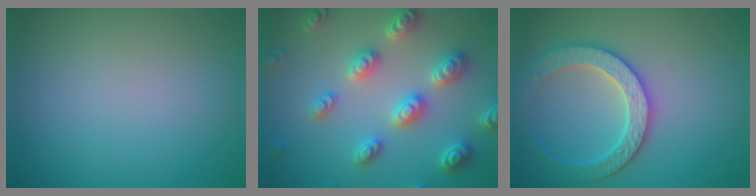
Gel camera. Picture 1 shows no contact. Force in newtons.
{"total": 5.3, "press": 5.2, "slide": 1.2}
{"total": 3.9, "press": 3.9, "slide": 0.6}